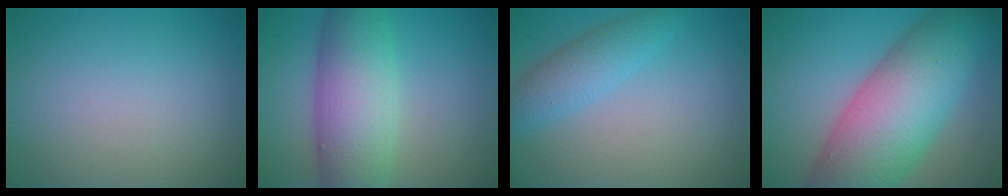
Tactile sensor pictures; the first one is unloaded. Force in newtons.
{"total": 9.2, "press": 9.2, "slide": 0.1}
{"total": 3.5, "press": 3.5, "slide": 0.2}
{"total": 13.6, "press": 13.6, "slide": 0.5}